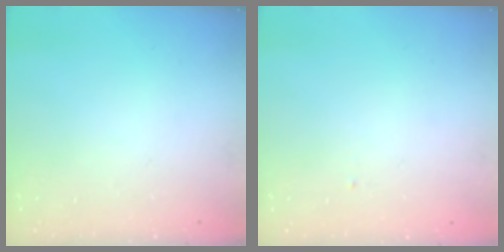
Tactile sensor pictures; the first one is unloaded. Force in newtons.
{"total": 0.9, "press": 0.8, "slide": 0.3}